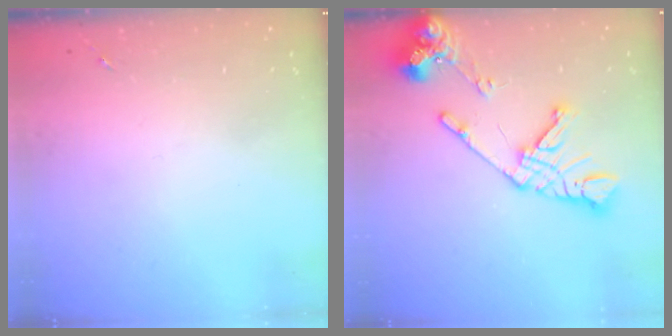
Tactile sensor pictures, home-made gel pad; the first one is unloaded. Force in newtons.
{"total": 17.0, "press": 16.9, "slide": 2.2}